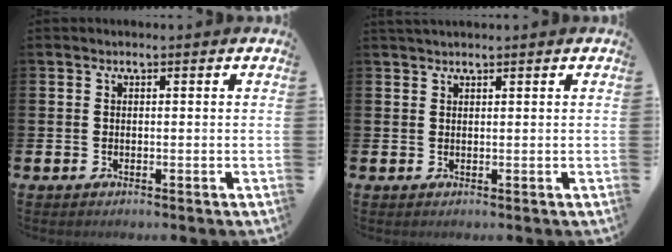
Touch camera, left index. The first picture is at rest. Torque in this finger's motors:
{"motor_torque": [-0.15, -0.38, 0.40, 0.10]}